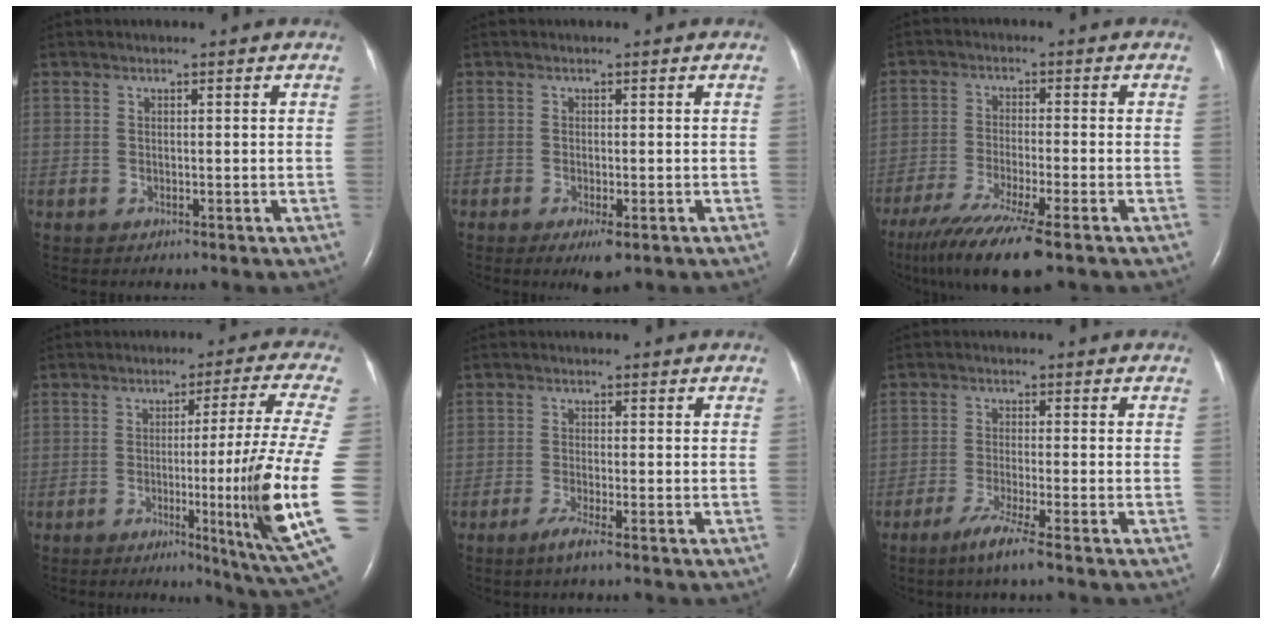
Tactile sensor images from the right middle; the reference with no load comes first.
{"total": 2.8, "force": [-1.4, 0.6, 2.4], "torque": [-0.041, -0.007, -0.021]}
{"total": 12.5, "force": [-8.8, 0.6, 8.9], "torque": [-0.165, -0.038, -0.149]}
{"total": 15.7, "force": [-3.0, -2.5, 15.2], "torque": [-0.221, -0.030, -0.050]}
{"total": 2.3, "force": [-1.5, -0.4, 1.6], "torque": [-0.039, -0.006, -0.034]}
{"total": 4.6, "force": [-3.0, -0.8, 3.3], "torque": [-0.067, -0.014, -0.061]}